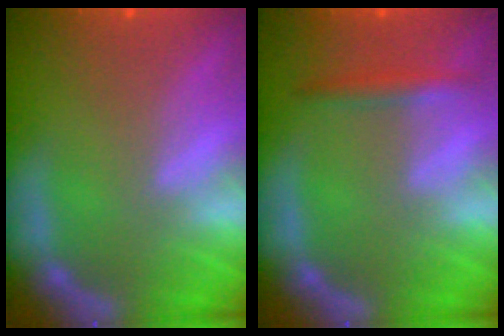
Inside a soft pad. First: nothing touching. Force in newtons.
{"total": 1.9}